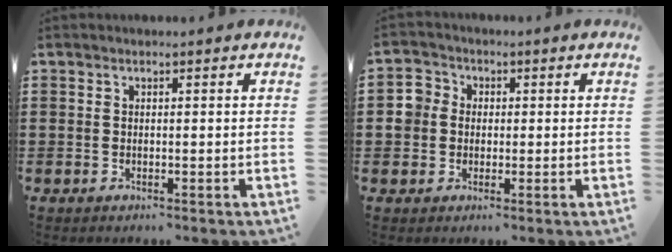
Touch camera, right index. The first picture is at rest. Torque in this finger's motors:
{"motor_torque": [0.59, -0.09, 0.10, 0.04]}